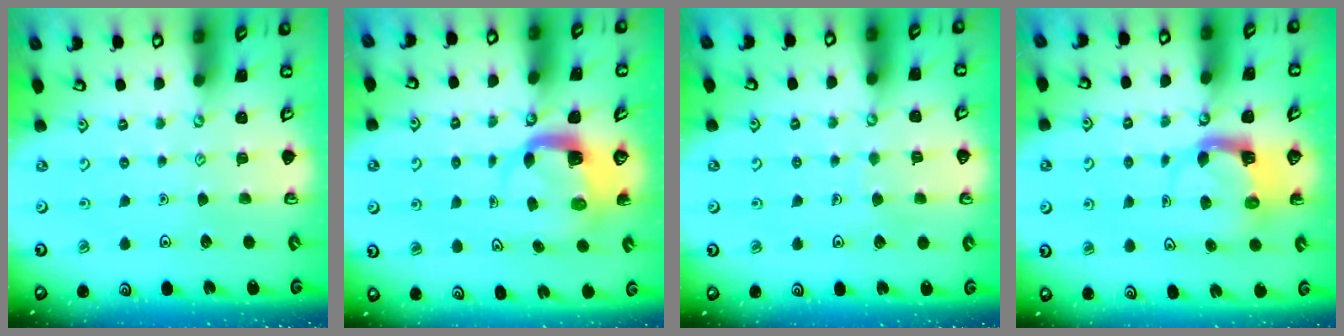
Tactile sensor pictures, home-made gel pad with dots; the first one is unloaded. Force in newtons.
{"total": 3.9, "press": 3.9, "slide": 0.5}
{"total": 3.4, "press": 3.4, "slide": 0.3}
{"total": 4.2, "press": 4.2, "slide": 0.3}